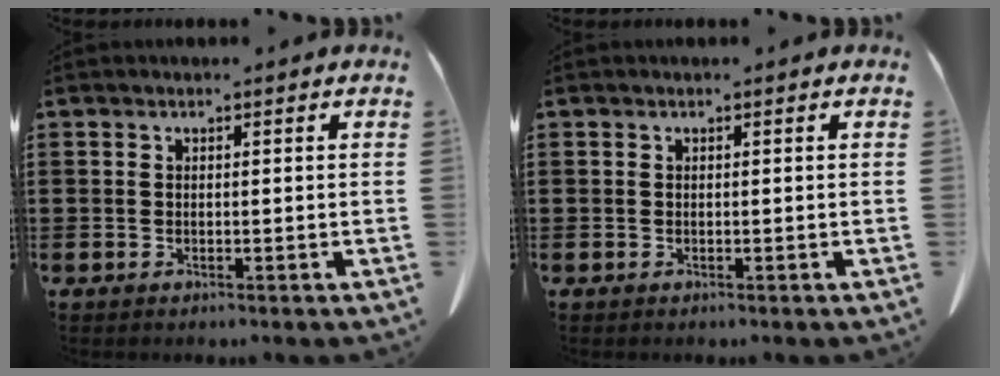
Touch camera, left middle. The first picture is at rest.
{"total": 0.0}